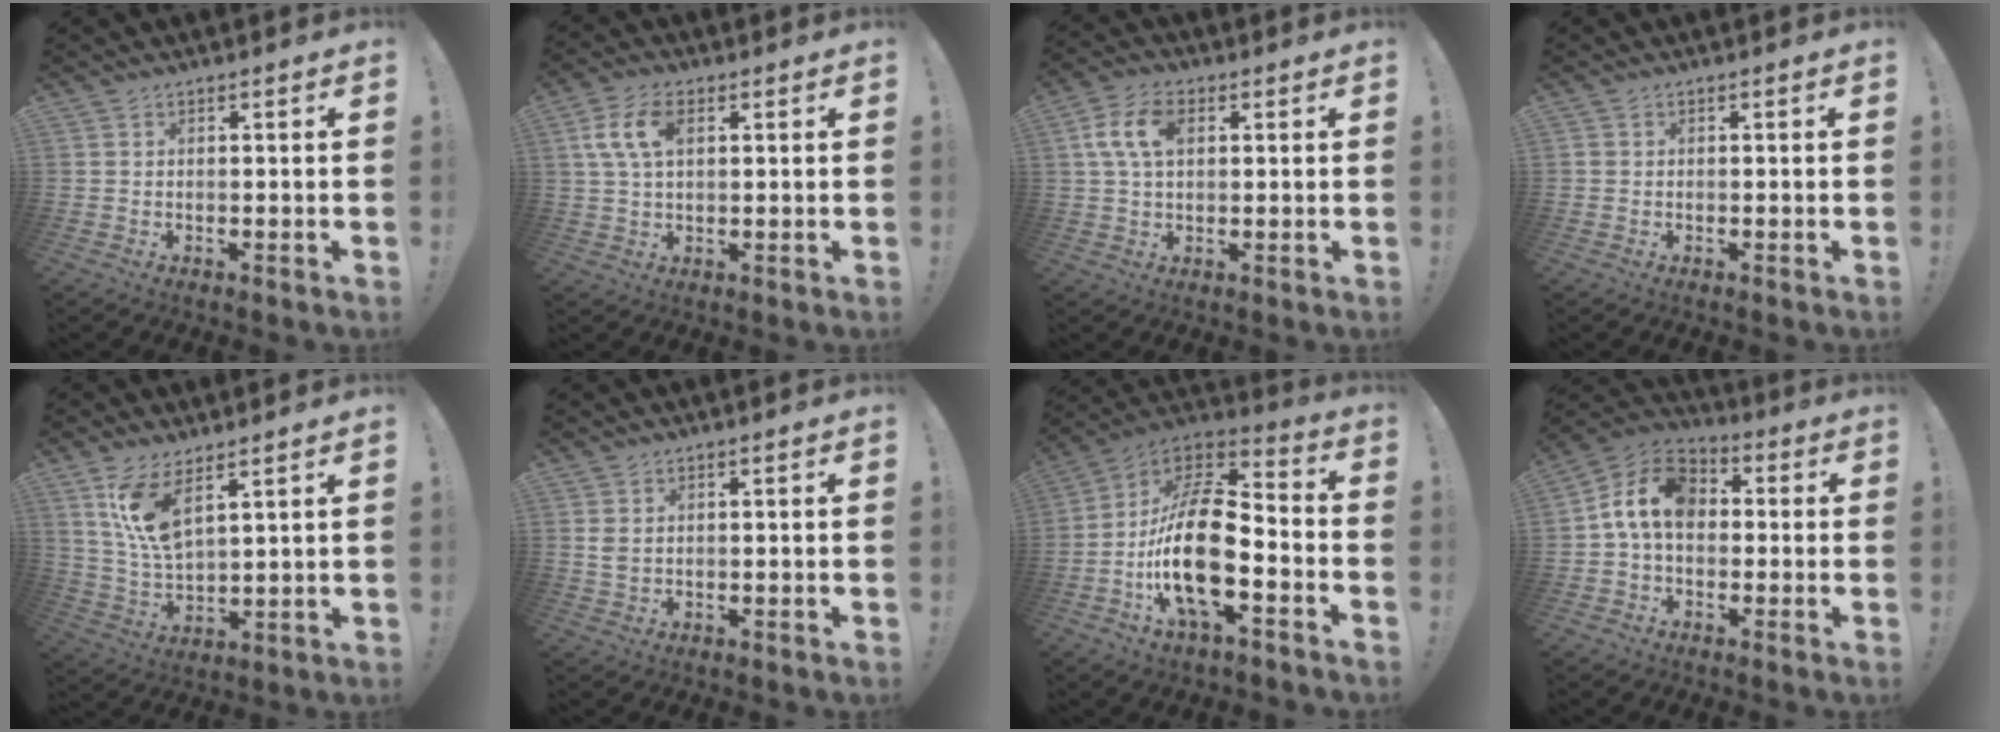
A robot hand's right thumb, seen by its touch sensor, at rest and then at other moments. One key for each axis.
{"total": 9.1, "fx": 2.6, "fy": 5.4, "fz": 6.9, "tx": -0.130, "ty": 0.003, "tz": 0.047}
{"total": 9.9, "fx": 2.4, "fy": 6.3, "fz": 7.2, "tx": -0.128, "ty": 0.010, "tz": 0.047}
{"total": 0.5, "fx": -0.1, "fy": 0.5, "fz": -0.2, "tx": 0.002, "ty": 0.002, "tz": -0.002}
{"total": 11.0, "fx": 6.7, "fy": 4.1, "fz": 7.8, "tx": -0.146, "ty": -0.032, "tz": 0.122}
{"total": 2.5, "fx": 1.0, "fy": 1.6, "fz": 1.7, "tx": -0.030, "ty": 0.003, "tz": 0.017}
{"total": 23.3, "fx": -5.7, "fy": 10.0, "fz": 20.2, "tx": -0.398, "ty": 0.031, "tz": -0.093}
{"total": 12.7, "fx": 1.4, "fy": 8.6, "fz": 9.3, "tx": -0.163, "ty": 0.020, "tz": 0.030}